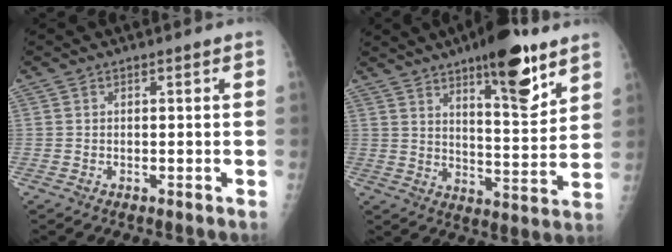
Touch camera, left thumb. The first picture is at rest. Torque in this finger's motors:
{"motor_torque": [2.18, 0.74, 1.49, -1.07, 0.20]}